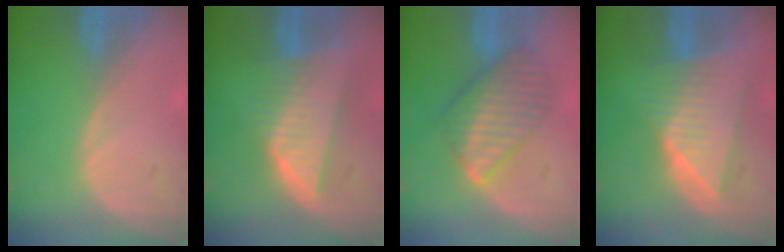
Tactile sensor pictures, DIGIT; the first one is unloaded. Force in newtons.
{"total": 8.4, "press": 7.4, "slide": 3.9}
{"total": 7.2, "press": 7.2, "slide": 0.2}
{"total": 9.1, "press": 8.1, "slide": 4.1}